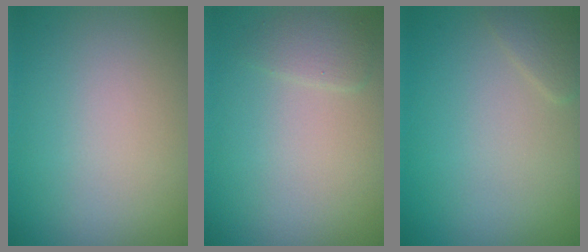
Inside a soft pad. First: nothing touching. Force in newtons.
{"total": 1.4, "press": 1.4, "slide": 0.1}
{"total": 1.2, "press": 1.2, "slide": 0.0}